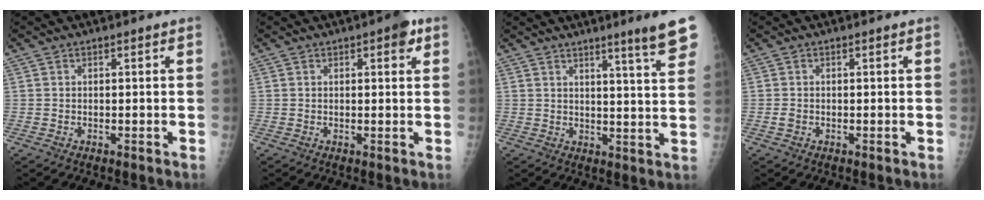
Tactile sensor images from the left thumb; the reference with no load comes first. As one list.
[{"total": 3.4, "force": [1.7, 1.2, 2.7], "torque": [-0.024, -0.003, 0.016]}, {"total": 9.6, "force": [6.5, -0.2, 7.0], "torque": [-0.082, -0.040, 0.081]}, {"total": 1.2, "force": [0.2, 0.8, 0.9], "torque": [-0.012, 0.002, 0.006]}]